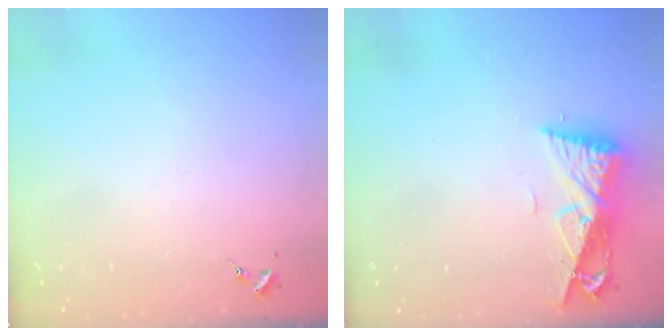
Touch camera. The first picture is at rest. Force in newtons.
{"total": 9.7, "press": 9.7, "slide": 0.7}